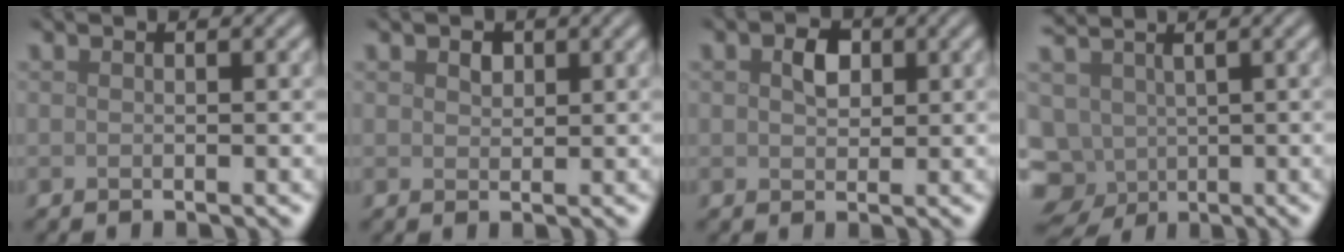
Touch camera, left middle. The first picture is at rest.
{"total": 1.0, "force": [0.6, 0.7, 0.4], "torque": [-0.008, -0.001, 0.010]}
{"total": 2.0, "force": [0.6, 1.5, 1.3], "torque": [-0.027, 0.002, 0.009]}
{"total": 7.9, "force": [-1.4, 6.4, 4.4], "torque": [-0.100, 0.000, -0.010]}